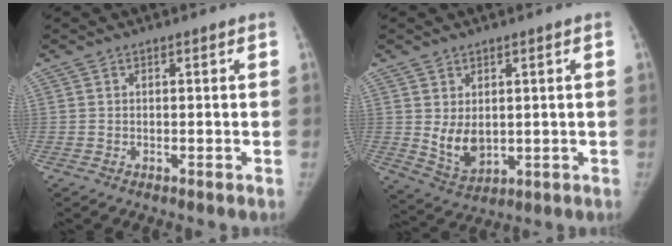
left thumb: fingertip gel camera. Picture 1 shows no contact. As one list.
[{"total": 6.4, "force": [0.7, 4.4, 4.6], "torque": [-0.065, -0.019, 0.032]}]